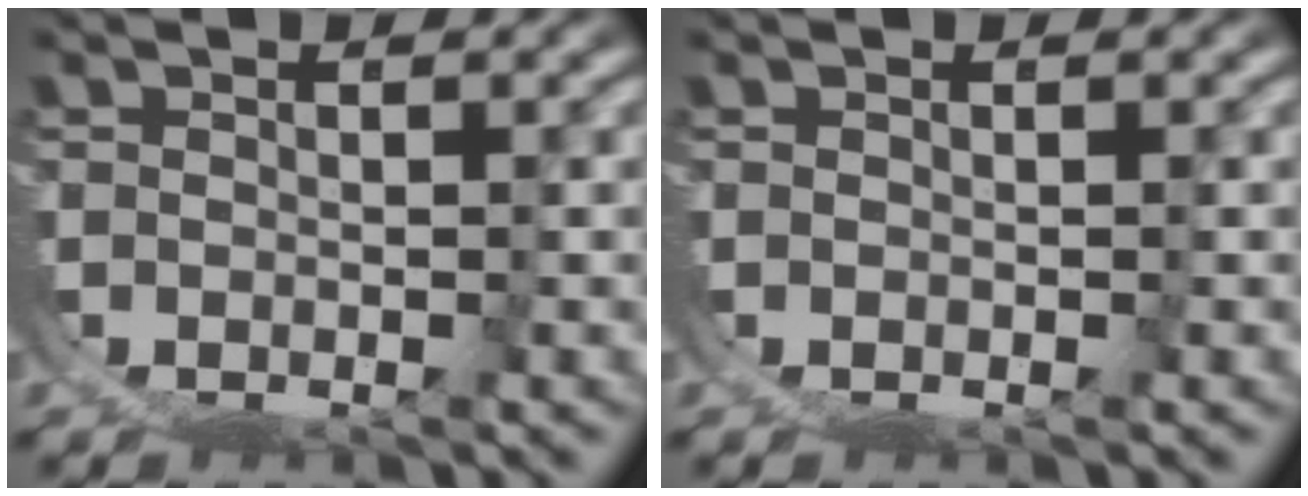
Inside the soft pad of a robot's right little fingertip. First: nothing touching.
{"total": 0.0}